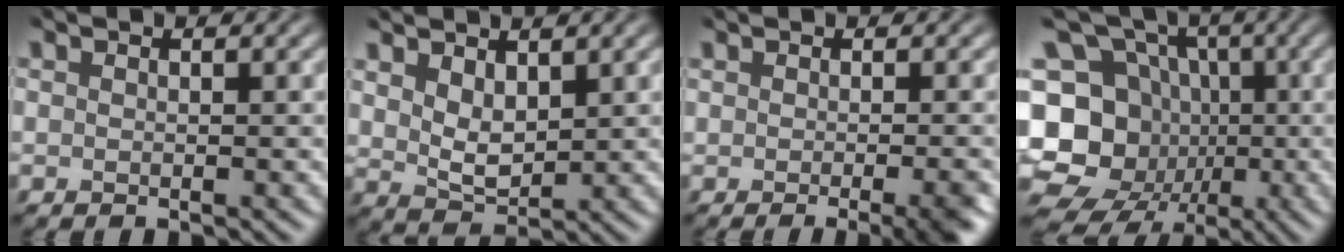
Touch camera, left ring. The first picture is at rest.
{"total": 3.2, "force": [1.1, 1.9, 2.3], "torque": [-0.052, -0.011, 0.022]}
{"total": 3.5, "force": [-0.5, 1.2, 3.2], "torque": [-0.024, 0.001, -0.005]}
{"total": 15.6, "force": [-3.2, 14.0, 6.1], "torque": [-0.125, 0.027, -0.073]}